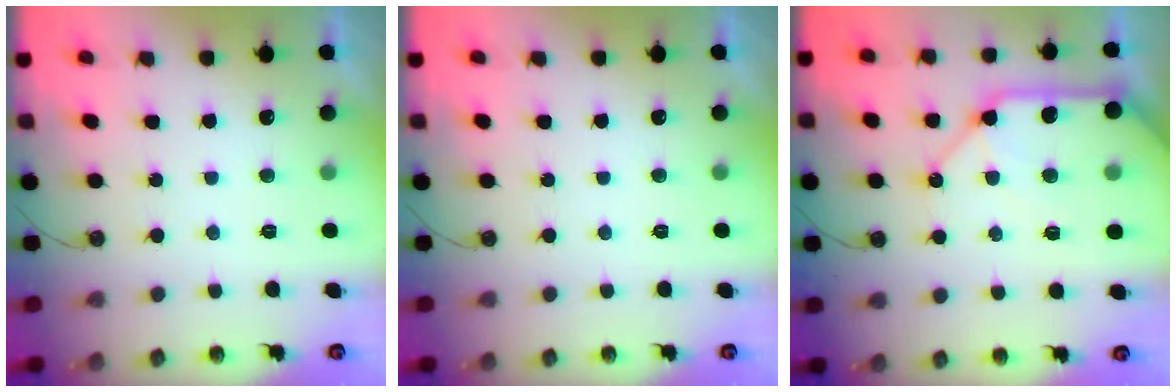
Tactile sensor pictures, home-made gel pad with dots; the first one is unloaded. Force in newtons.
{"total": 0.0}
{"total": 16.6, "press": 16.5, "slide": 2.3}